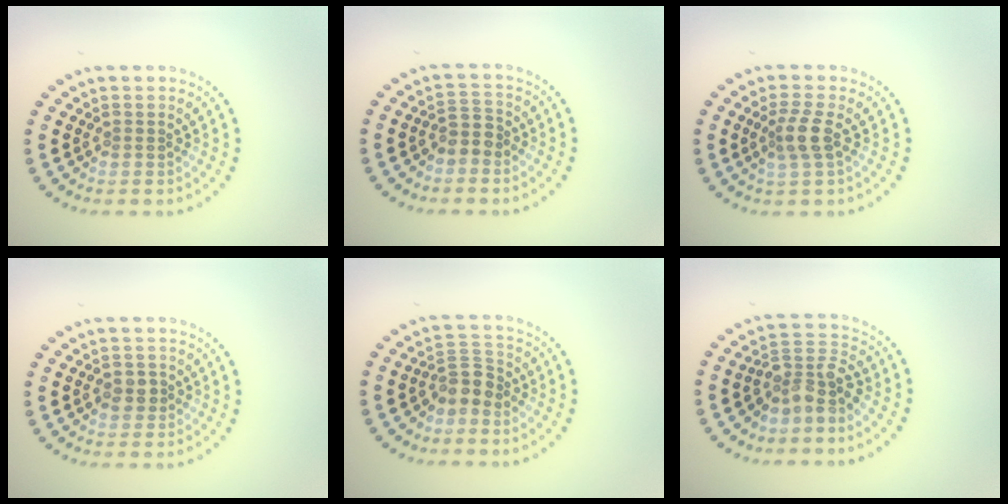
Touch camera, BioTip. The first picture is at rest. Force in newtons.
{"total": 2.0, "press": 1.8, "slide": 0.9}
{"total": 2.5, "press": 2.0, "slide": 1.5}
{"total": 1.7, "press": 1.7, "slide": 0.3}
{"total": 2.7, "press": 2.2, "slide": 1.5}
{"total": 3.7, "press": 3.2, "slide": 1.9}